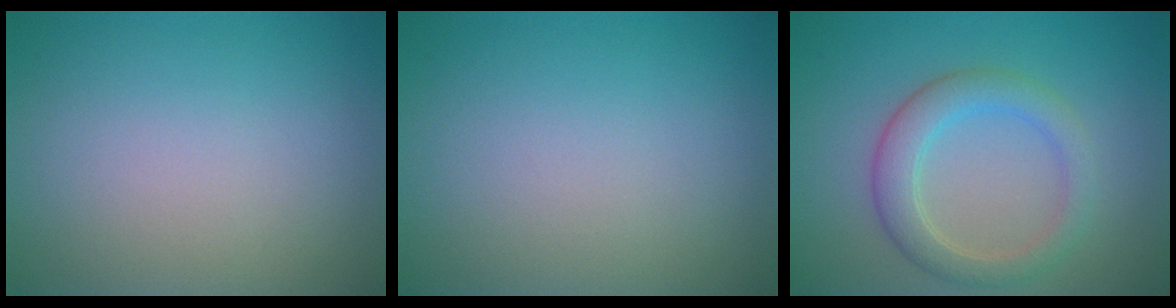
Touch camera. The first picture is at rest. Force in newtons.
{"total": 0.0}
{"total": 3.7, "press": 3.7, "slide": 0.1}